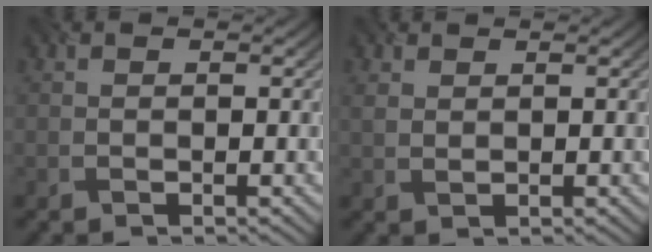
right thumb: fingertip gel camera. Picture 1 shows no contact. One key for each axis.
{"total": 1.4, "fx": 1.3, "fy": 0.4, "fz": 0.2, "tx": -0.018, "ty": -0.002, "tz": 0.026}